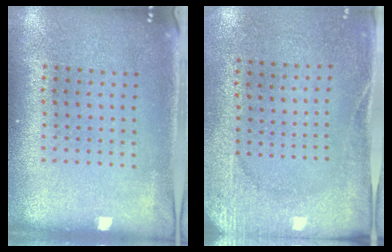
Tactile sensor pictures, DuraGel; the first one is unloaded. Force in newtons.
{"total": 2.7, "press": 2.2, "slide": 1.5}